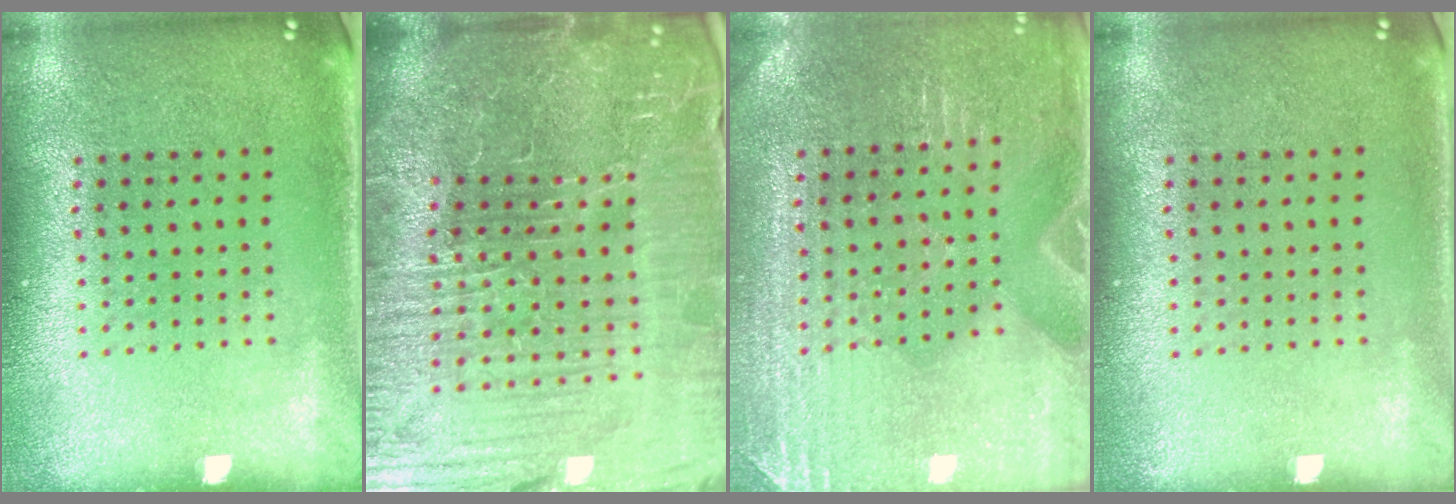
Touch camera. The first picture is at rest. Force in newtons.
{"total": 6.9, "press": 6.3, "slide": 2.9}
{"total": 3.0, "press": 3.0, "slide": 0.2}
{"total": 0.0}